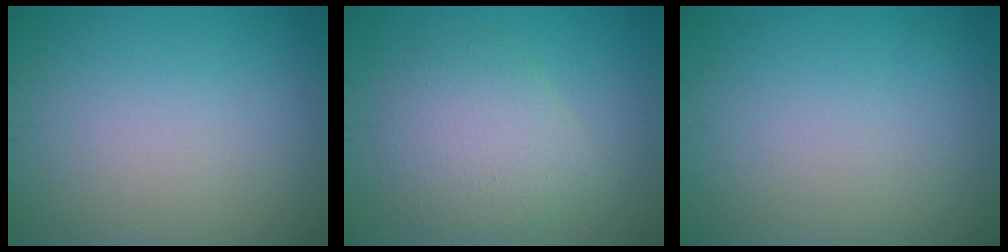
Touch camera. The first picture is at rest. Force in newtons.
{"total": 4.5, "press": 4.5, "slide": 0.3}
{"total": 0.0}